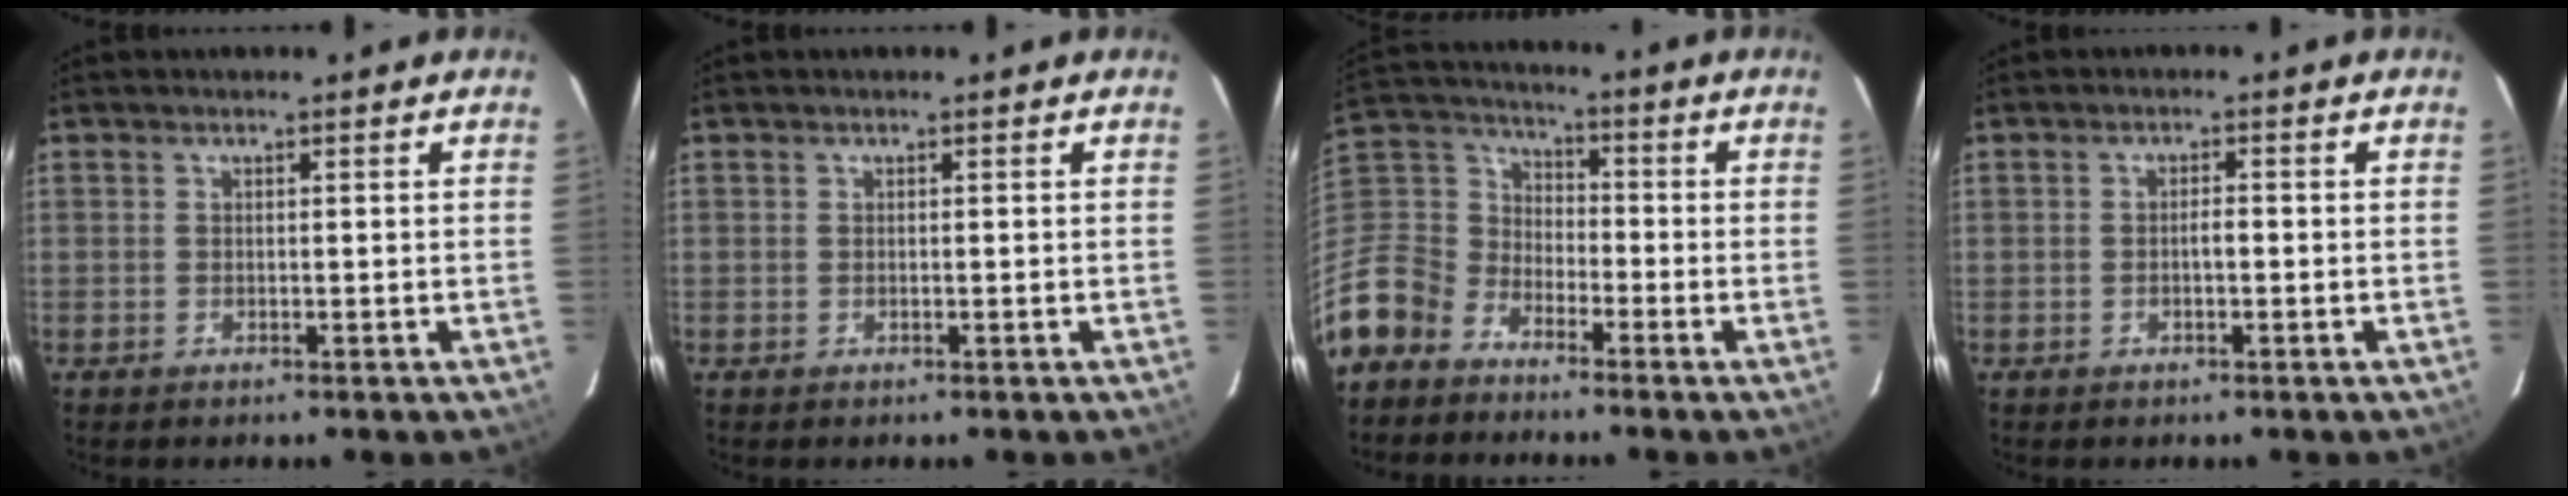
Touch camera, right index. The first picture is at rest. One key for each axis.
{"total": 0.0}
{"total": 13.1, "fx": -8.8, "fy": 9.2, "fz": 3.1, "tx": -0.109, "ty": 0.031, "tz": -0.188}
{"total": 1.4, "fx": -0.5, "fy": 0.4, "fz": 1.3, "tx": -0.024, "ty": 0.005, "tz": -0.008}